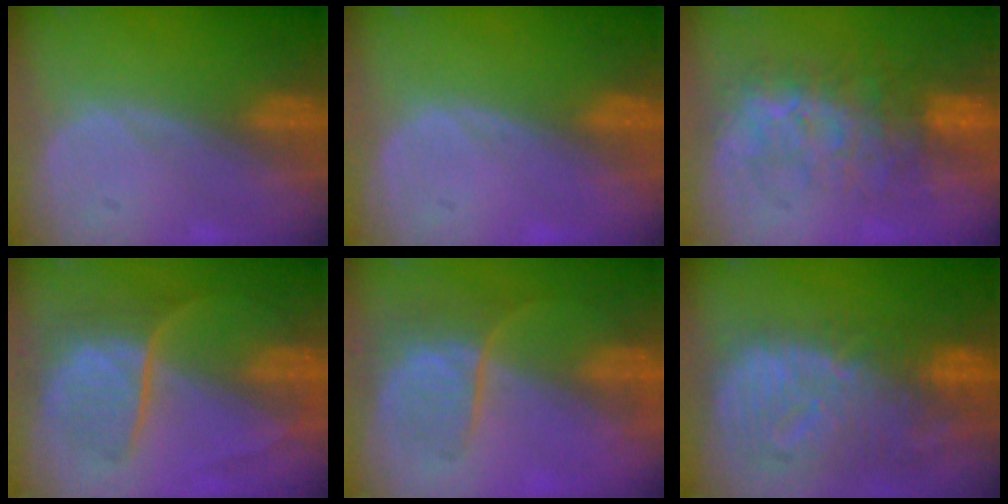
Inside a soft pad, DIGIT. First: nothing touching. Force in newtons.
{"total": 0.0}
{"total": 8.9, "press": 8.3, "slide": 3.3}
{"total": 7.0, "press": 6.9, "slide": 1.5}
{"total": 6.4, "press": 6.0, "slide": 2.2}
{"total": 12.5, "press": 10.8, "slide": 6.3}